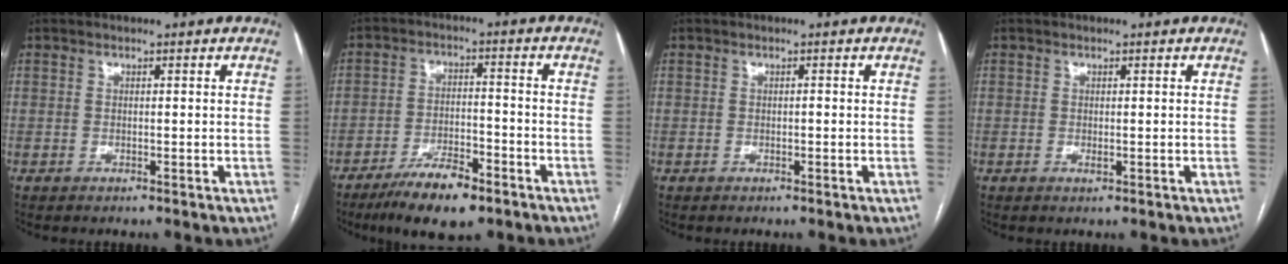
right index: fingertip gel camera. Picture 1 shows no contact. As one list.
[{"total": 9.2, "force": [-6.4, 2.5, 6.1], "torque": [-0.107, -0.006, -0.106]}, {"total": 0.0}, {"total": 0.5, "force": [0.0, 0.2, 0.5], "torque": [-0.009, -0.002, 0.001]}]